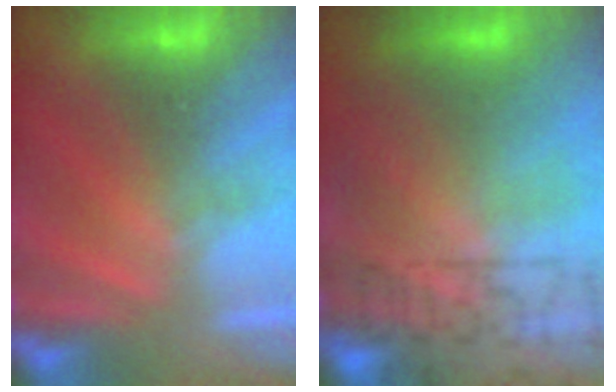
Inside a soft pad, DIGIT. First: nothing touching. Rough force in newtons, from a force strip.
{"total": 7.5}